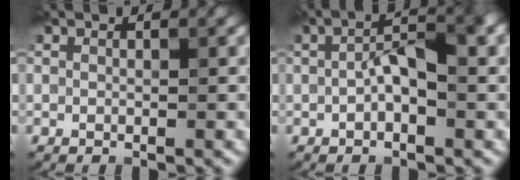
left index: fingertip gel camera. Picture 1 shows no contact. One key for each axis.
{"total": 4.3, "fx": -0.3, "fy": 1.6, "fz": 3.9, "tx": -0.071, "ty": 0.012, "tz": -0.010}